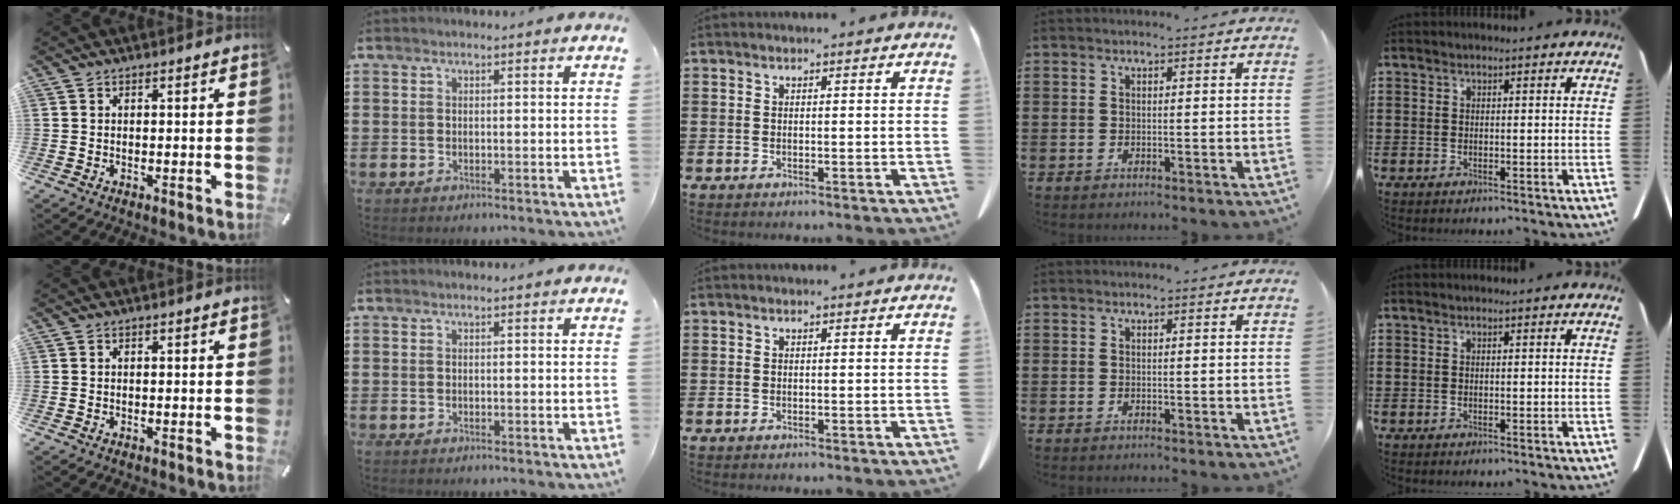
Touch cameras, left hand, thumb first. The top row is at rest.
{}